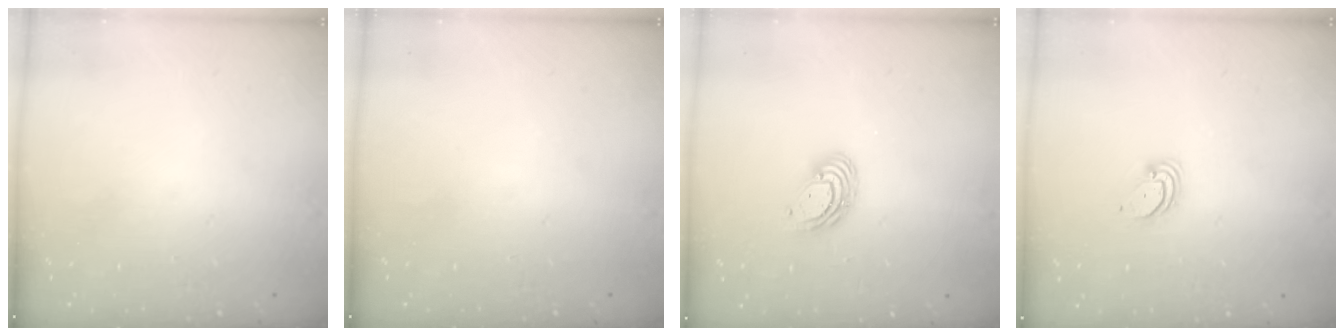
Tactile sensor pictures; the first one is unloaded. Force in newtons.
{"total": 0.0}
{"total": 6.7, "press": 6.6, "slide": 0.8}
{"total": 2.0, "press": 2.0, "slide": 0.1}